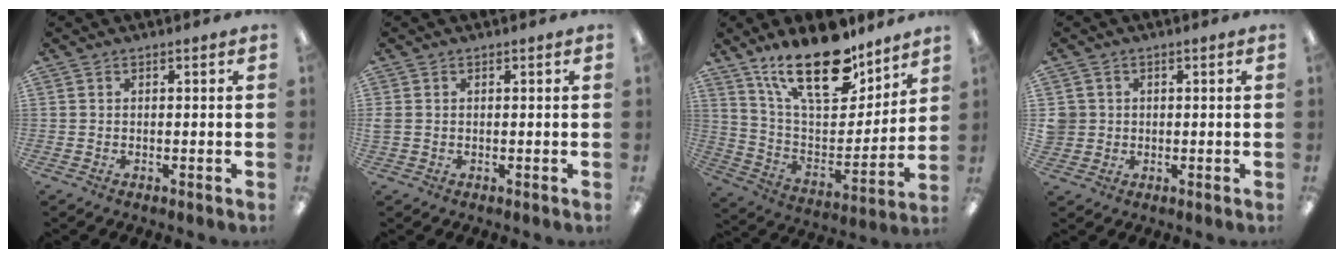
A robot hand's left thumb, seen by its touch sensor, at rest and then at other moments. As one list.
[{"total": 1.3, "force": [0.2, 1.2, 0.5], "torque": [-0.012, 0.003, 0.004]}, {"total": 22.7, "force": [16.2, 9.4, 12.8], "torque": [-0.213, -0.101, 0.284]}, {"total": 3.7, "force": [0.6, 3.6, 0.2], "torque": [-0.005, 0.005, 0.011]}]